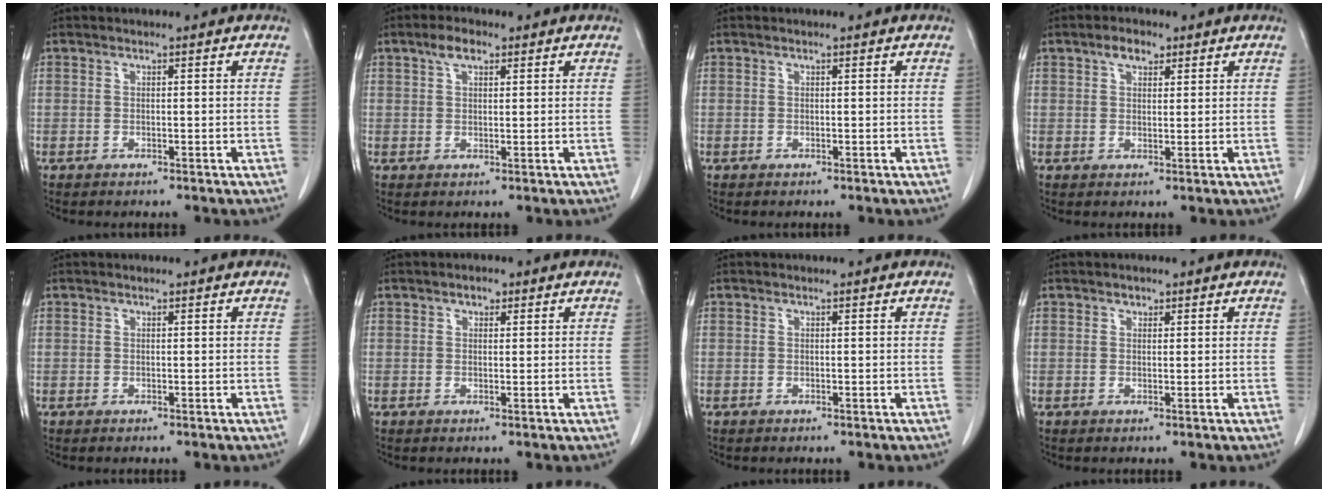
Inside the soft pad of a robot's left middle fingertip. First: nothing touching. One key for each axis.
{"total": 3.1, "fx": 1.9, "fy": 1.4, "fz": 2.1, "tx": -0.042, "ty": 0.008, "tz": 0.036}
{"total": 0.0}
{"total": 3.0, "fx": 1.9, "fy": 1.6, "fz": 1.7, "tx": -0.034, "ty": 0.008, "tz": 0.034}
{"total": 0.0}
{"total": 1.4, "fx": 0.9, "fy": 0.9, "fz": 0.7, "tx": -0.014, "ty": 0.002, "tz": 0.013}
{"total": 0.0}
{"total": 0.9, "fx": 0.6, "fy": 0.6, "fz": 0.2, "tx": -0.003, "ty": -0.004, "tz": 0.009}